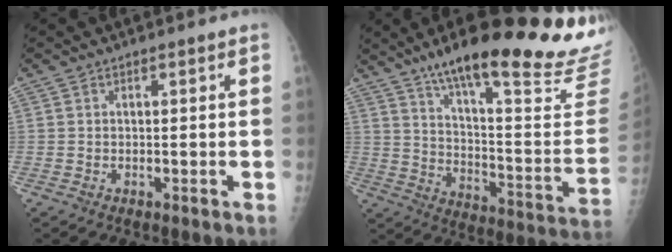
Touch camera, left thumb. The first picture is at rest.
{"total": 32.0, "force": [24.1, 4.3, 20.5], "torque": [-0.245, -0.128, 0.334]}